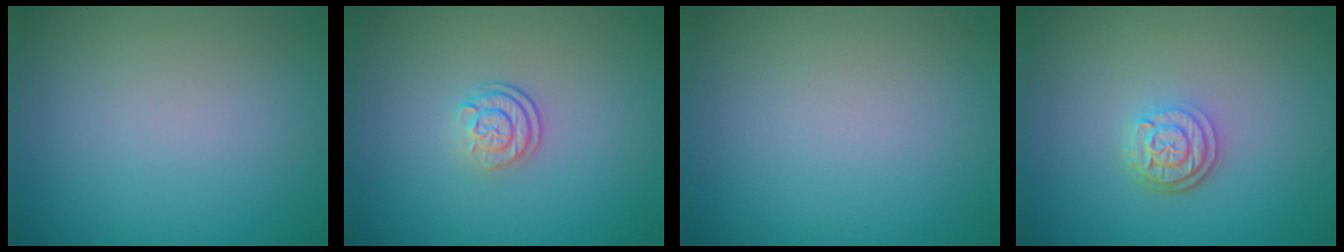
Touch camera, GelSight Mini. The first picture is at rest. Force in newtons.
{"total": 2.3, "press": 1.7, "slide": 1.7}
{"total": 0.0}
{"total": 2.9, "press": 2.4, "slide": 1.7}